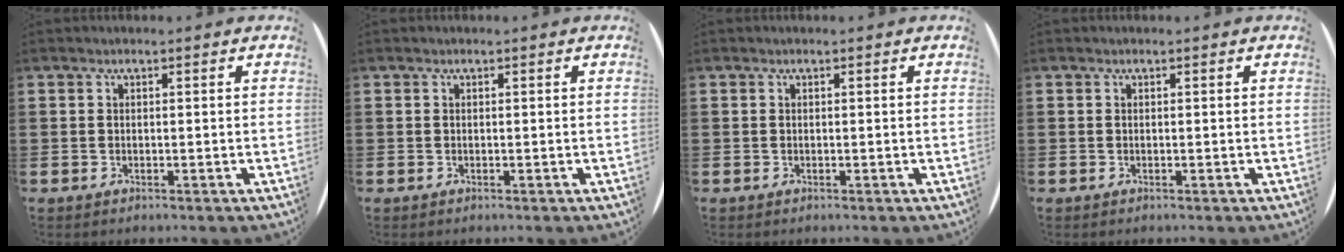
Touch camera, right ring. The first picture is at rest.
{"total": 0.0}
{"total": 0.0}
{"total": 0.0}